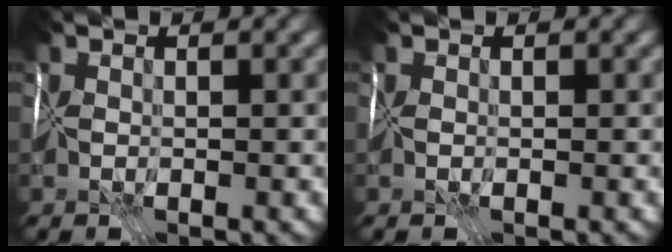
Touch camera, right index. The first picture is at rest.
{"total": 0.0}